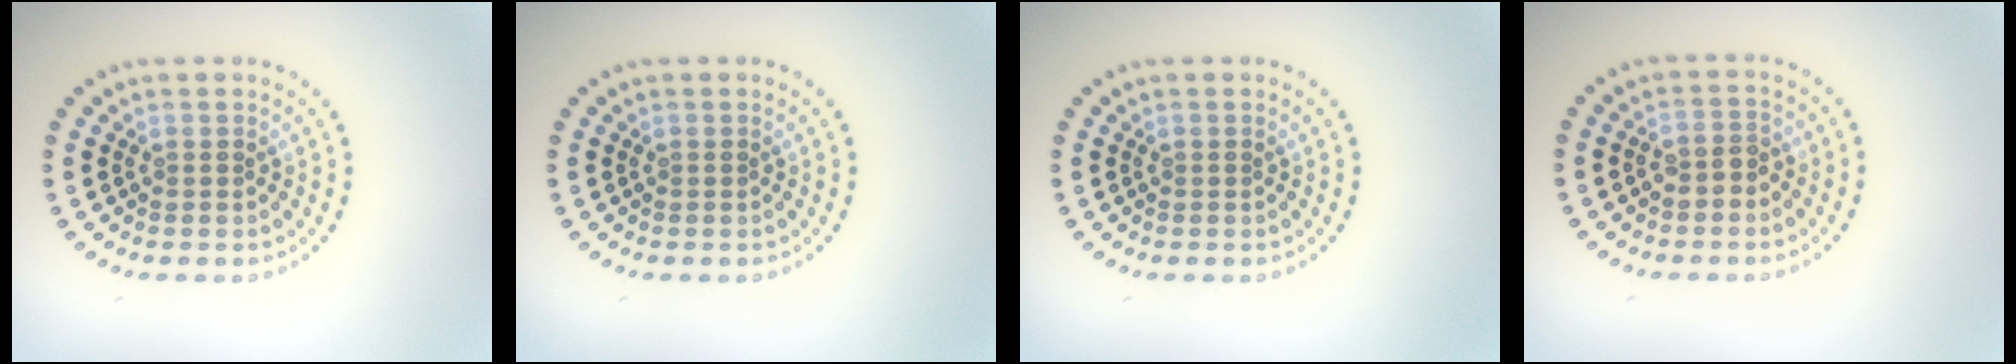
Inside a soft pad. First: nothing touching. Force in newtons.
{"total": 0.0}
{"total": 0.0}
{"total": 1.7, "press": 1.6, "slide": 0.7}